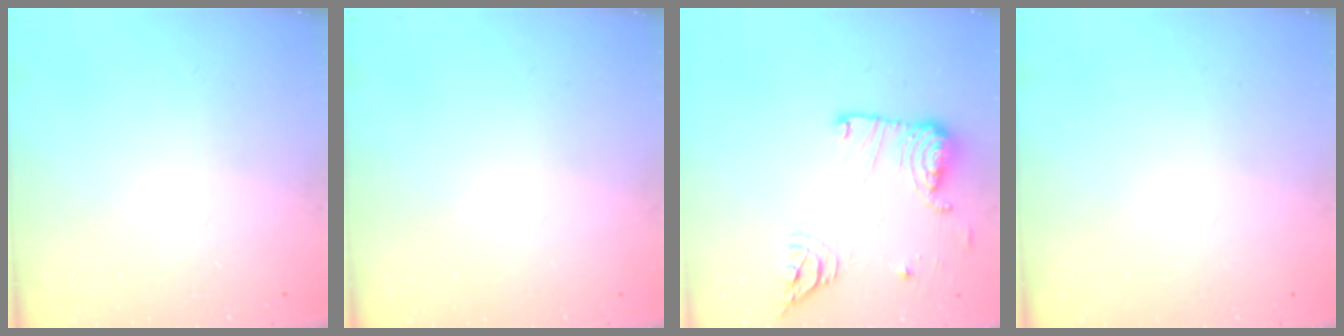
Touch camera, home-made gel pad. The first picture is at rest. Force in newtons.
{"total": 0.0}
{"total": 15.8, "press": 15.0, "slide": 4.9}
{"total": 0.0}